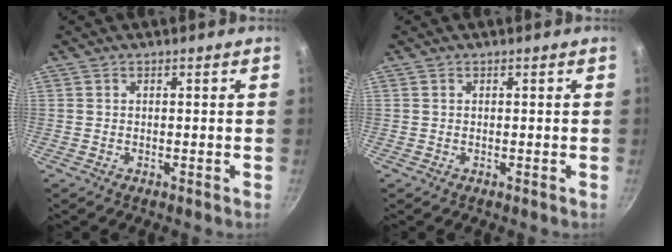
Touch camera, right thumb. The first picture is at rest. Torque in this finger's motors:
{"motor_torque": [-0.15, 0.40, -0.02, -0.79, 0.04]}